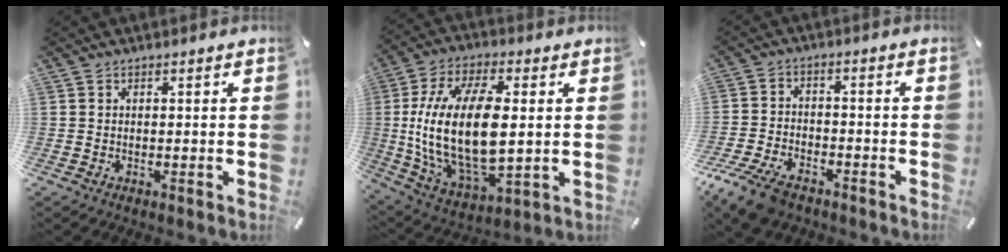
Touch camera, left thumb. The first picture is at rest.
{"total": 21.6, "force": [1.9, 11.5, 18.2], "torque": [-0.385, -0.008, 0.035]}
{"total": 9.0, "force": [-6.4, 4.5, 4.4], "torque": [-0.095, 0.027, -0.120]}